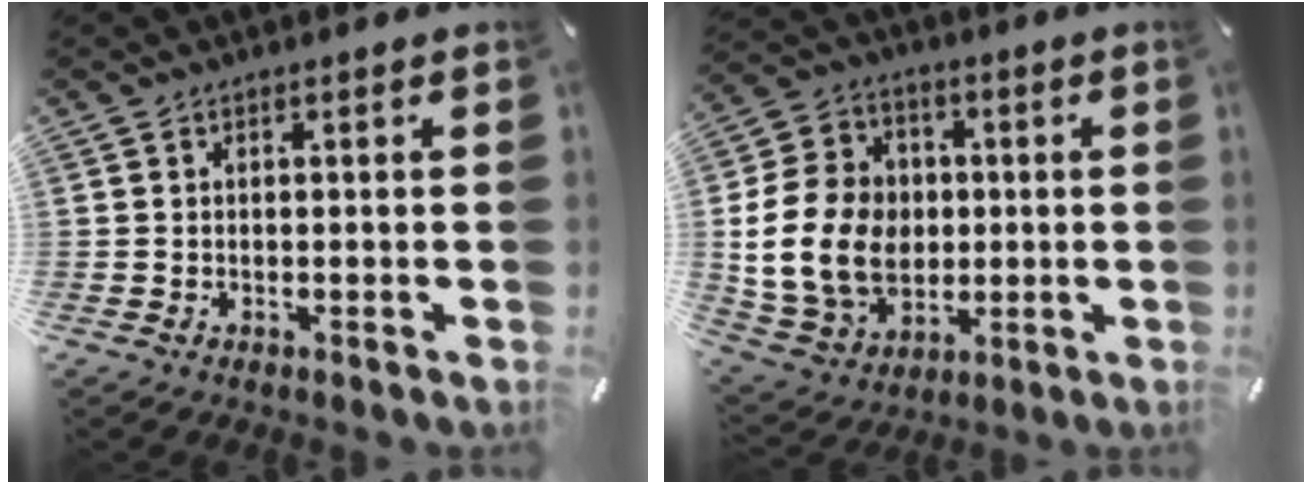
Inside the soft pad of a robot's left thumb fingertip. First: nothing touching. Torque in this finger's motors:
{"motor_torque": [1.21, 1.26, 0.69, -0.31, 0.57]}